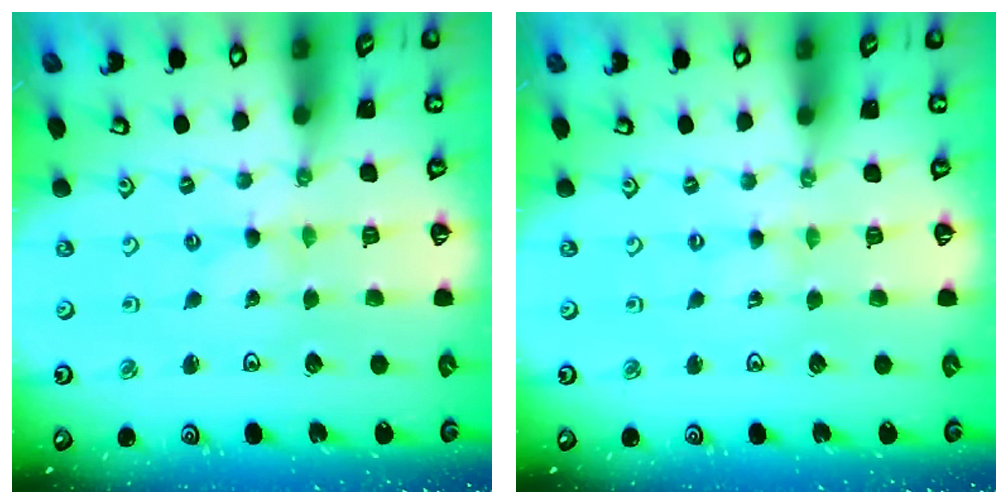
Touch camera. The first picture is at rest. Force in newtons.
{"total": 0.0}